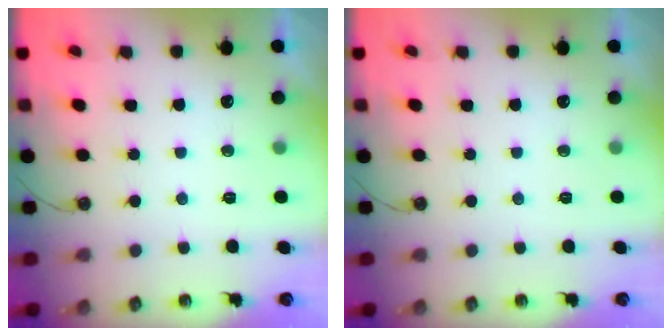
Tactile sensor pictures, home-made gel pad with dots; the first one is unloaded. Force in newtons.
{"total": 0.0}